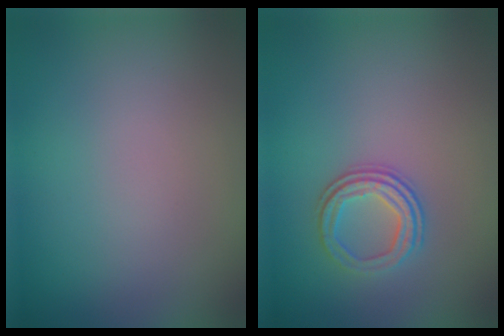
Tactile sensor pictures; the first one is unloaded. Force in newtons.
{"total": 2.7, "press": 2.3, "slide": 1.4}